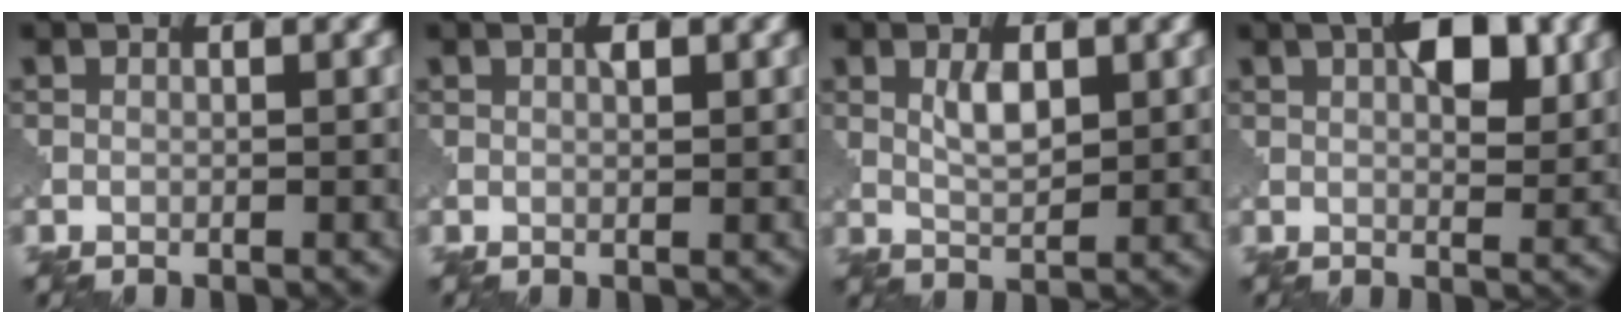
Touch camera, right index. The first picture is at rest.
{"total": 1.0, "force": [0.6, 0.2, 0.8], "torque": [-0.010, -0.003, 0.012]}
{"total": 2.6, "force": [1.2, 1.1, 2.1], "torque": [-0.044, -0.001, 0.027]}
{"total": 4.7, "force": [1.9, 1.9, 3.9], "torque": [-0.058, 0.002, 0.031]}